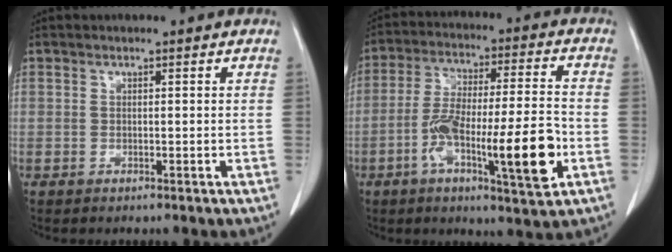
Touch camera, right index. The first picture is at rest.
{"total": 16.2, "force": [-5.4, 2.0, 15.2], "torque": [-0.256, 0.001, -0.087]}